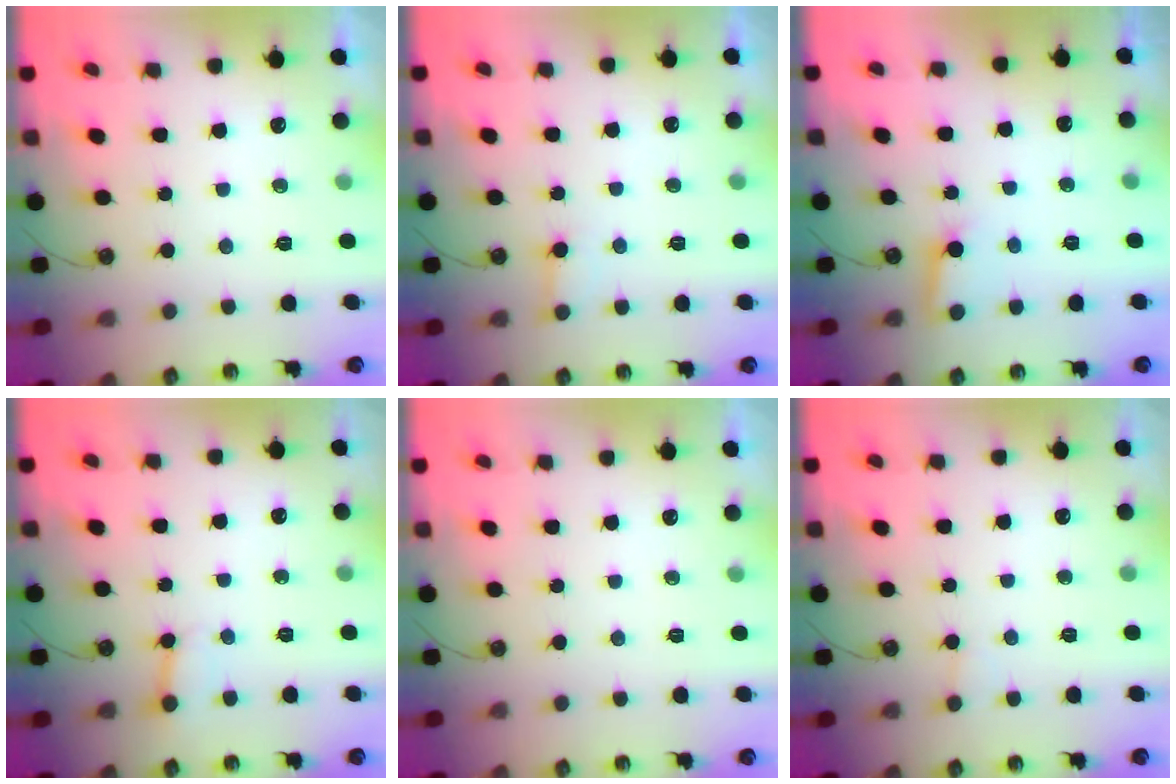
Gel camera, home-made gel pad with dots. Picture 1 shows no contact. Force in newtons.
{"total": 5.0, "press": 4.9, "slide": 0.4}
{"total": 4.4, "press": 4.3, "slide": 0.4}
{"total": 2.7, "press": 2.7, "slide": 0.1}
{"total": 0.0}
{"total": 2.9, "press": 2.9, "slide": 0.2}